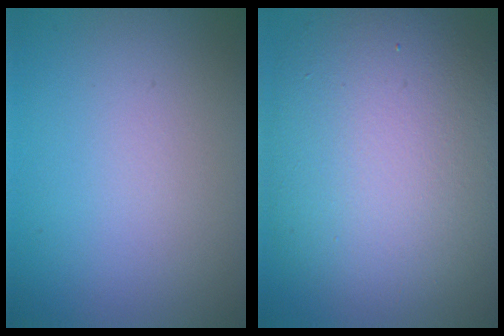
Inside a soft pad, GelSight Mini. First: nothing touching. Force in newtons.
{"total": 12.9, "press": 12.9, "slide": 0.8}